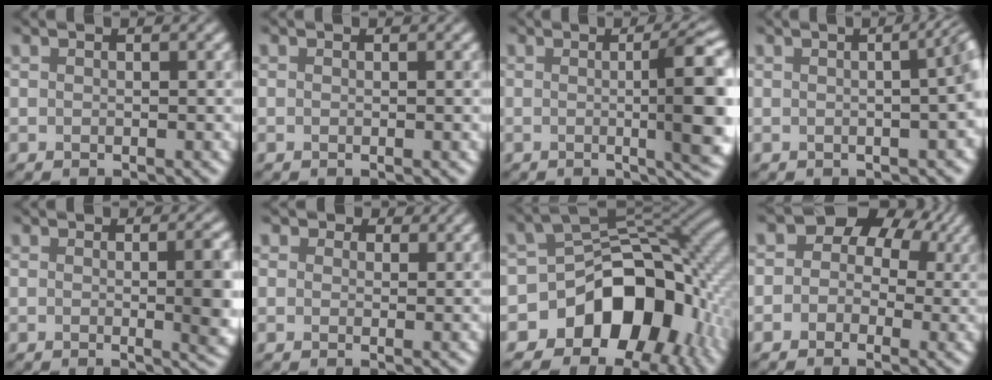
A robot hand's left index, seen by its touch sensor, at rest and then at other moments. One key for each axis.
{"total": 0.0}
{"total": 8.6, "fx": -0.2, "fy": 1.8, "fz": 8.4, "tx": -0.096, "ty": -0.003, "tz": 0.005}
{"total": 7.5, "fx": 0.1, "fy": 3.5, "fz": 6.7, "tx": -0.009, "ty": 0.015, "tz": -0.004}
{"total": 5.1, "fx": -0.2, "fy": 1.5, "fz": 4.9, "tx": -0.048, "ty": -0.006, "tz": 0.004}
{"total": 1.6, "fx": 1.2, "fy": 1.0, "fz": 0.3, "tx": -0.007, "ty": -0.008, "tz": 0.015}
{"total": 11.6, "fx": -5.6, "fy": 7.8, "fz": 6.5, "tx": -0.091, "ty": 0.000, "tz": -0.099}
{"total": 6.4, "fx": 1.5, "fy": 5.1, "fz": 3.6, "tx": -0.013, "ty": 0.023, "tz": -0.015}